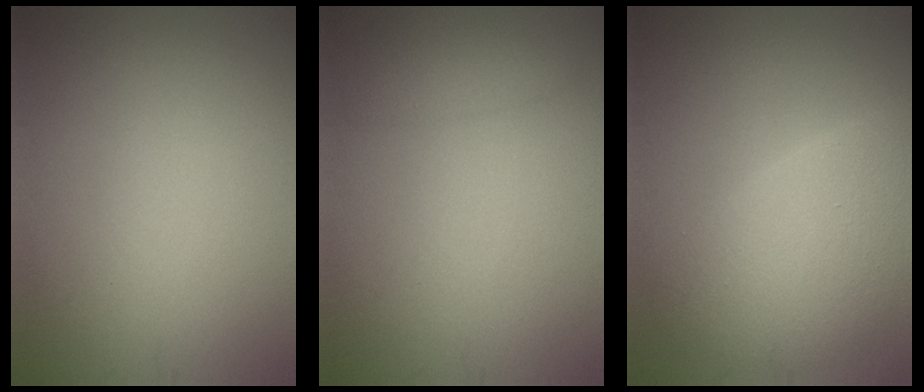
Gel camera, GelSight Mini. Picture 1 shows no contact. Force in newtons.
{"total": 1.5, "press": 1.5, "slide": 0.0}
{"total": 5.9, "press": 5.9, "slide": 0.2}